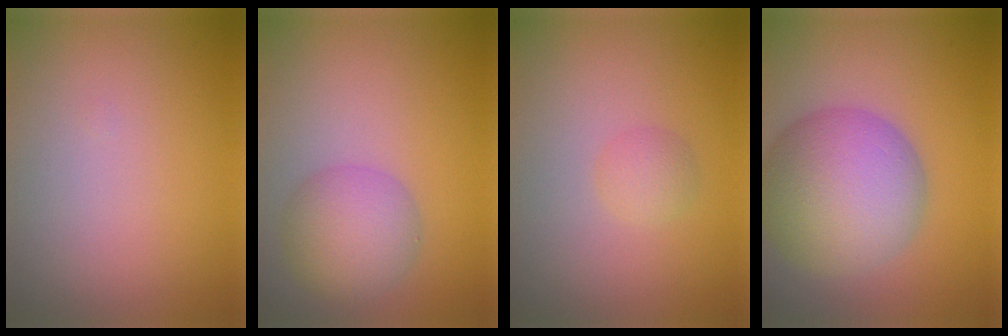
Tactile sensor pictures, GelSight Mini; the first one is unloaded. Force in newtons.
{"total": 4.4, "press": 4.4, "slide": 0.2}
{"total": 1.5, "press": 1.5, "slide": 0.0}
{"total": 9.8, "press": 9.8, "slide": 0.5}